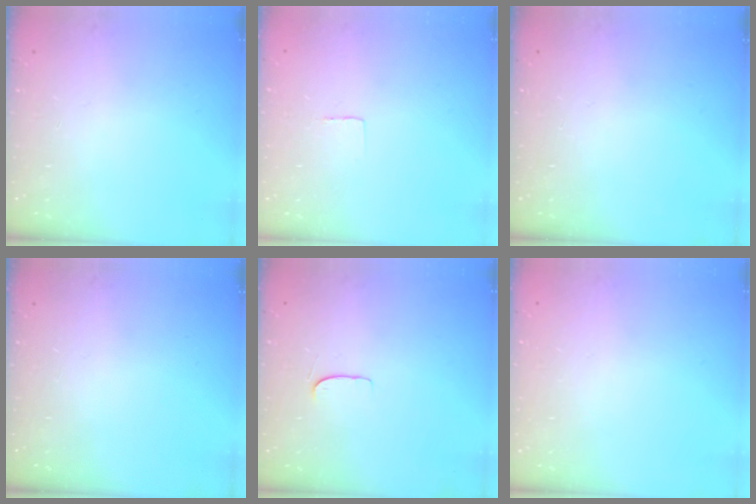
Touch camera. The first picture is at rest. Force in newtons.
{"total": 2.3, "press": 2.3, "slide": 0.1}
{"total": 0.0}
{"total": 0.0}
{"total": 5.1, "press": 5.1, "slide": 0.4}
{"total": 0.0}